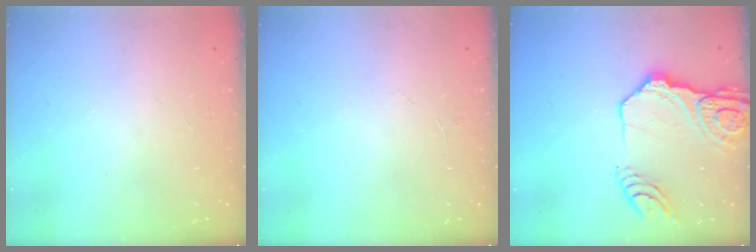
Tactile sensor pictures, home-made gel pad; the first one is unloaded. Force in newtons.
{"total": 3.6, "press": 3.6, "slide": 0.3}
{"total": 17.7, "press": 17.5, "slide": 2.2}